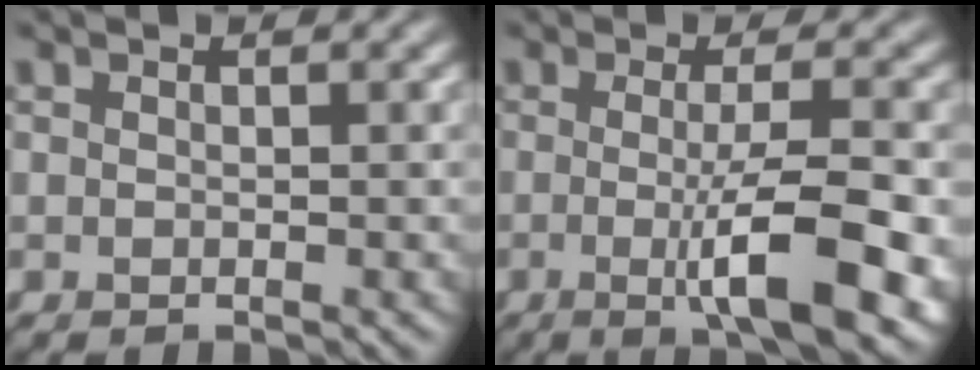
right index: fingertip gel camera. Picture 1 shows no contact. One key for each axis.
{"total": 8.8, "fx": -1.8, "fy": 2.1, "fz": 8.4, "tx": -0.119, "ty": -0.014, "tz": -0.026}